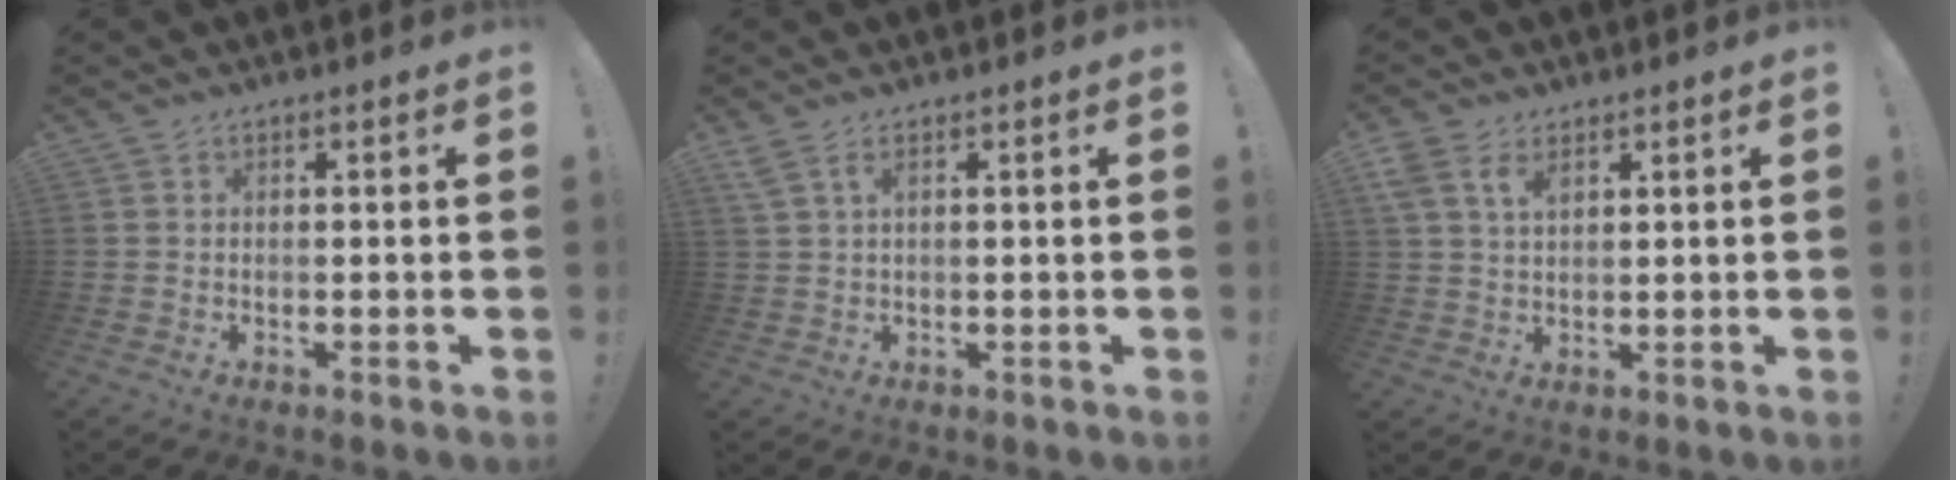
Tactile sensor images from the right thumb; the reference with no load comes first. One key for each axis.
{"total": 3.0, "fx": 1.6, "fy": 0.8, "fz": 2.5, "tx": -0.053, "ty": 0.000, "tz": 0.030}
{"total": 6.1, "fx": 3.3, "fy": 3.2, "fz": 3.9, "tx": -0.070, "ty": -0.010, "tz": 0.062}